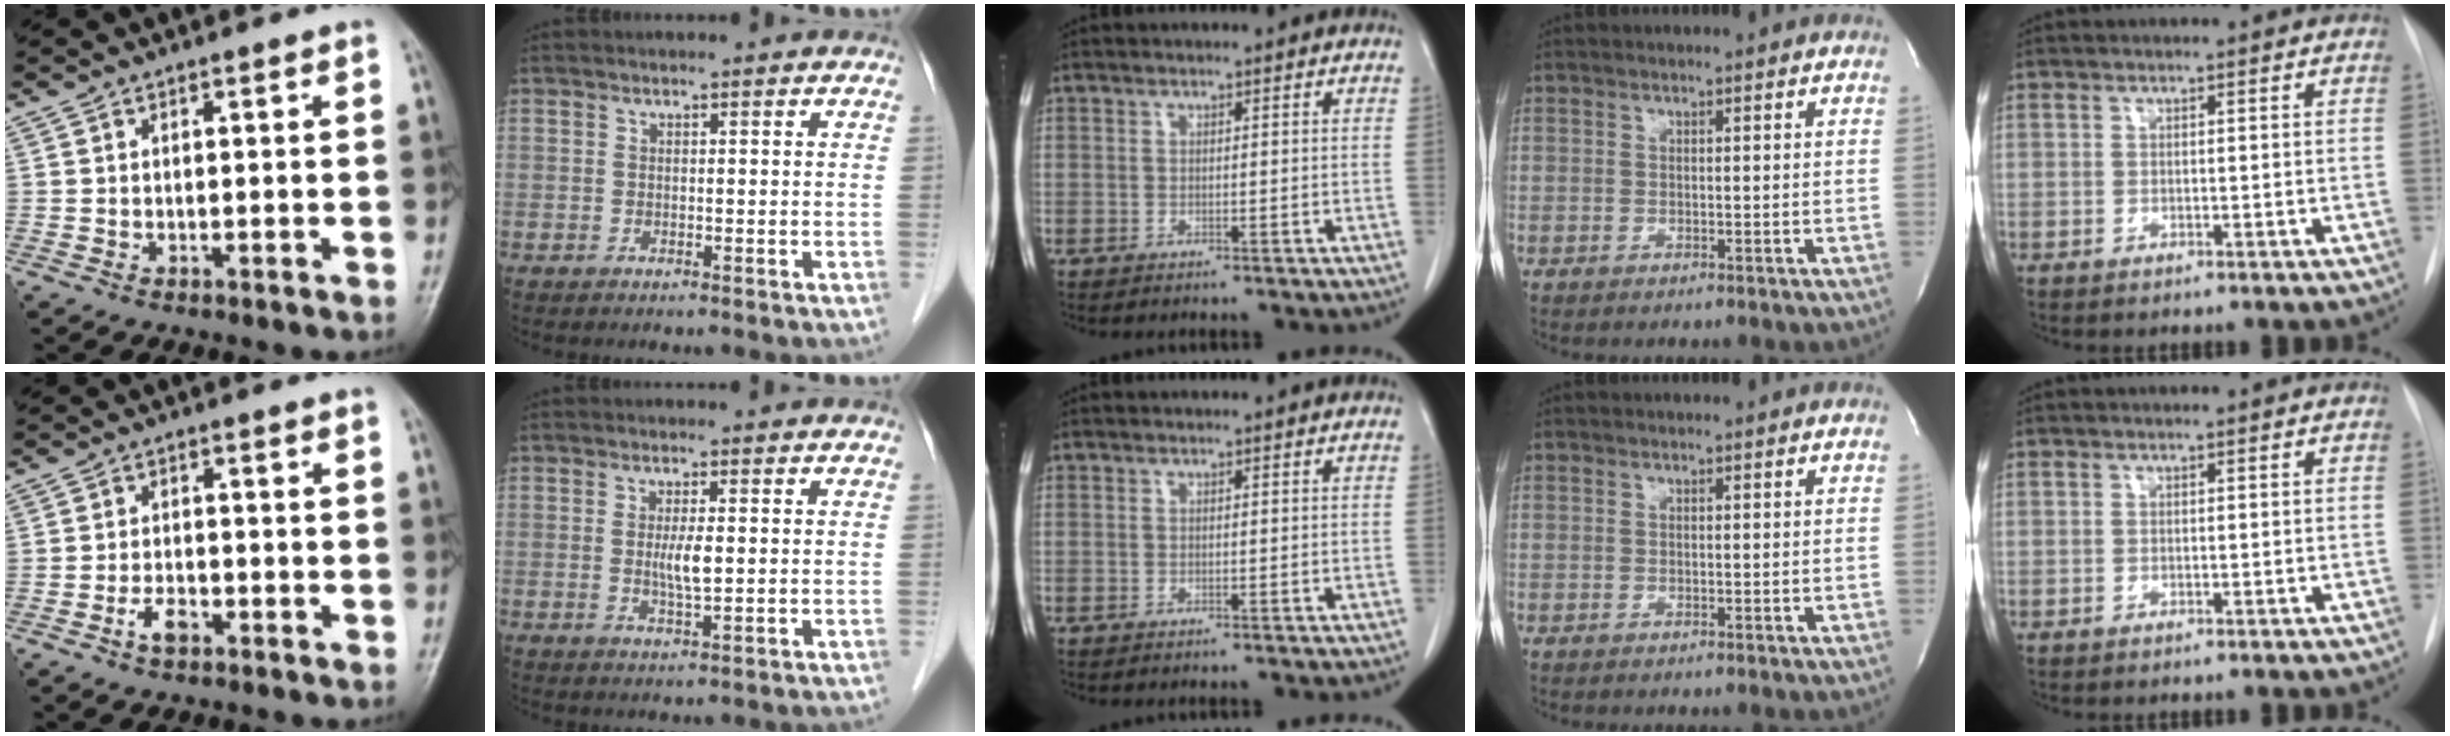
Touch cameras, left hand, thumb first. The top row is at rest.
{"thumb": {"total": 3.4, "force": [-1.9, 1.8, 2.2], "torque": [-0.038, 0.015, -0.035]}, "index": {"total": 3.2, "force": [0.1, 0.5, 3.2], "torque": [-0.063, -0.005, 0.004]}}